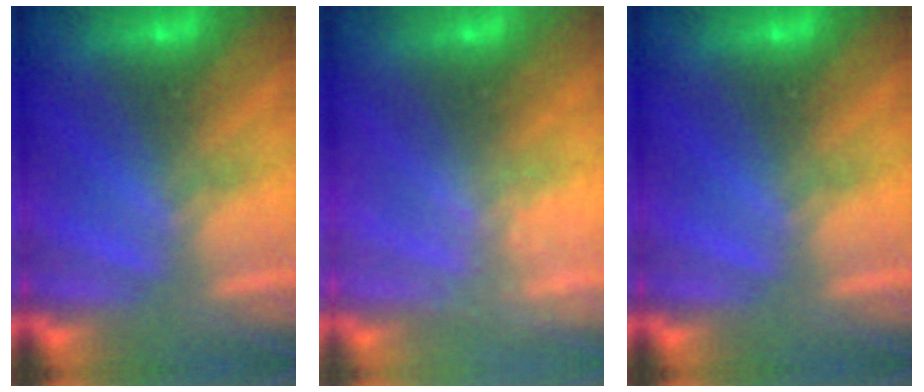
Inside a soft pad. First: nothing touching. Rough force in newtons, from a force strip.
{"total": 2.2}
{"total": 0.0}